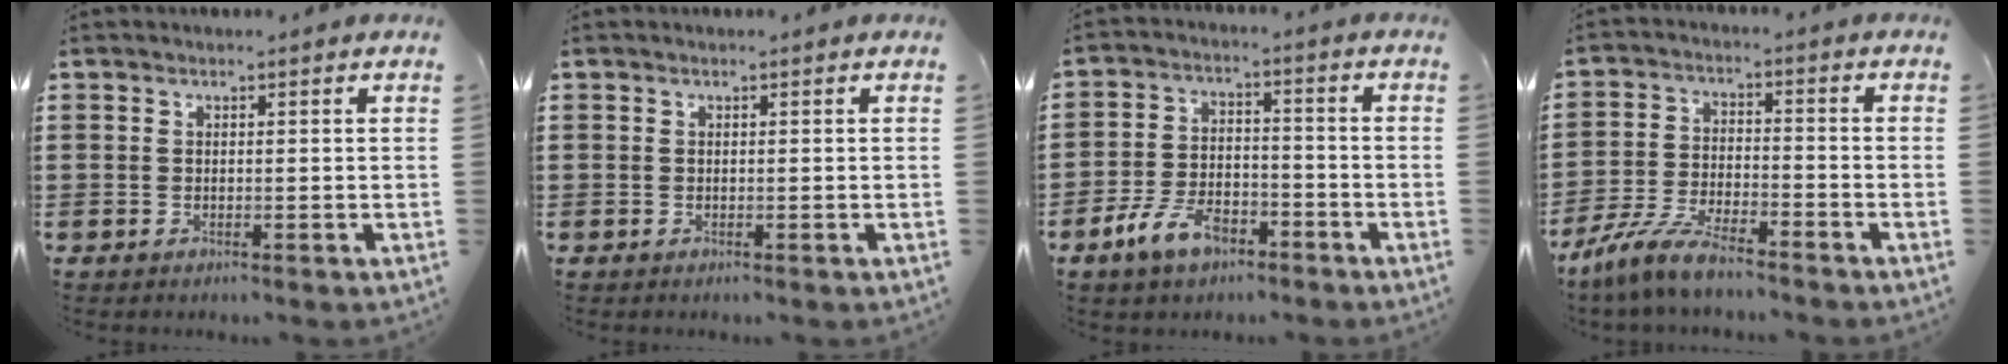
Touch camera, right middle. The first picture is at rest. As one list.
[{"total": 0.0}, {"total": 7.1, "force": [-4.7, 3.3, 4.2], "torque": [-0.092, 0.009, -0.091]}, {"total": 7.0, "force": [-6.1, 0.8, 3.2], "torque": [-0.084, -0.006, -0.122]}]